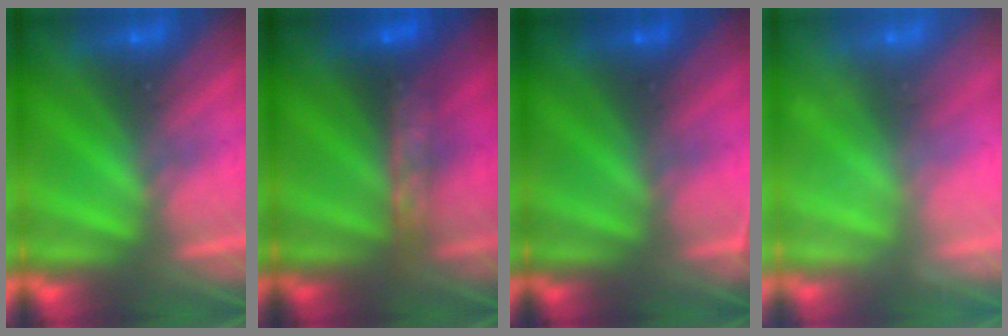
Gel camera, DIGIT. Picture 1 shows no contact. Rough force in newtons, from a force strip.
{"total": 6.4}
{"total": 2.4}
{"total": 2.4}